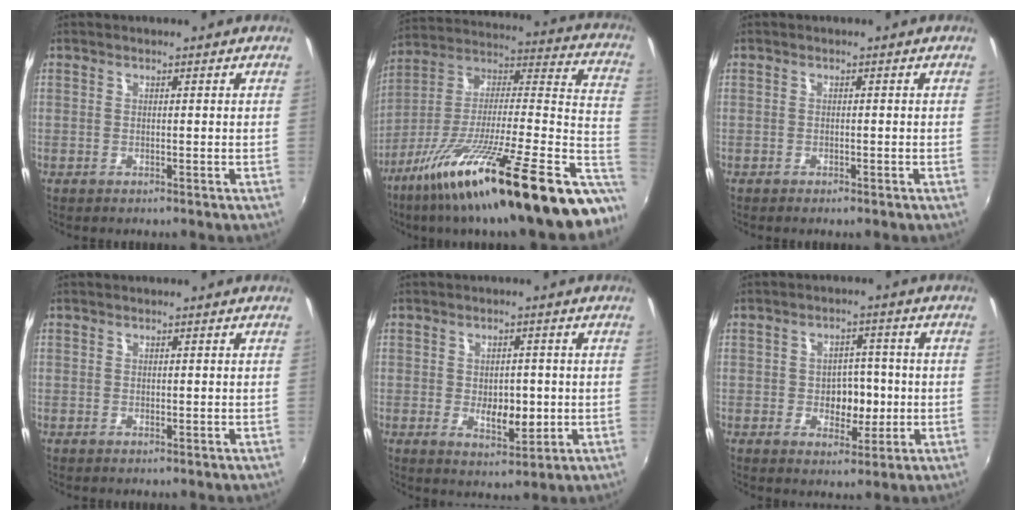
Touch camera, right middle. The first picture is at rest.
{"total": 33.3, "force": [-19.5, 4.8, 26.6], "torque": [-0.371, -0.023, -0.316]}
{"total": 0.8, "force": [-0.7, 0.3, 0.4], "torque": [-0.010, -0.004, -0.013]}
{"total": 0.0}
{"total": 5.8, "force": [-0.7, 3.3, 4.7], "torque": [-0.076, -0.009, -0.006]}
{"total": 6.0, "force": [-0.7, 4.4, 4.1], "torque": [-0.063, 0.002, -0.005]}